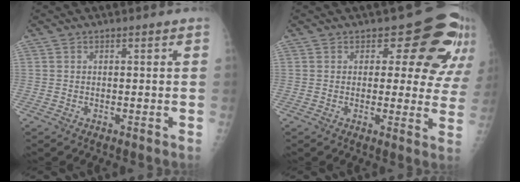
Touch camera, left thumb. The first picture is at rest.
{"total": 12.3, "force": [7.3, 7.0, 7.0], "torque": [-0.027, -0.033, 0.065]}